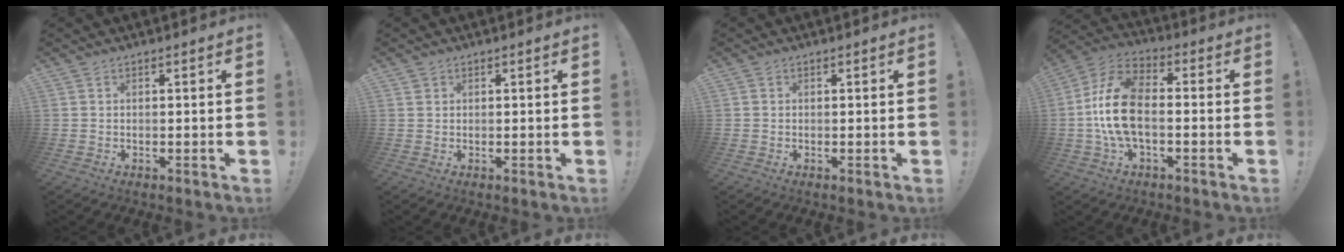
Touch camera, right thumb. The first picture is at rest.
{"total": 1.0, "force": [0.7, 0.7, 0.1], "torque": [0.000, -0.001, 0.012]}
{"total": 0.0}
{"total": 15.5, "force": [-1.8, 8.7, 12.7], "torque": [-0.248, 0.016, -0.028]}